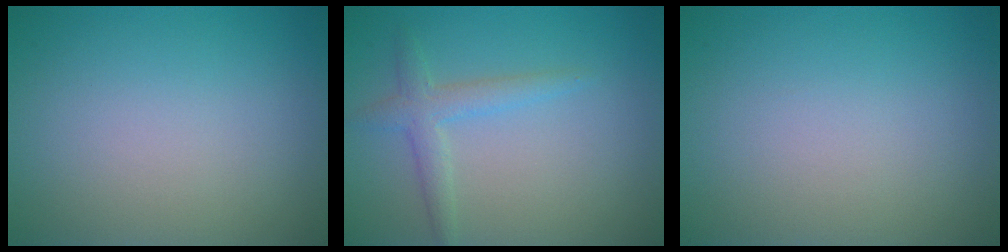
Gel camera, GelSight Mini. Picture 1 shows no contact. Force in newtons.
{"total": 2.3, "press": 2.3, "slide": 0.1}
{"total": 0.0}